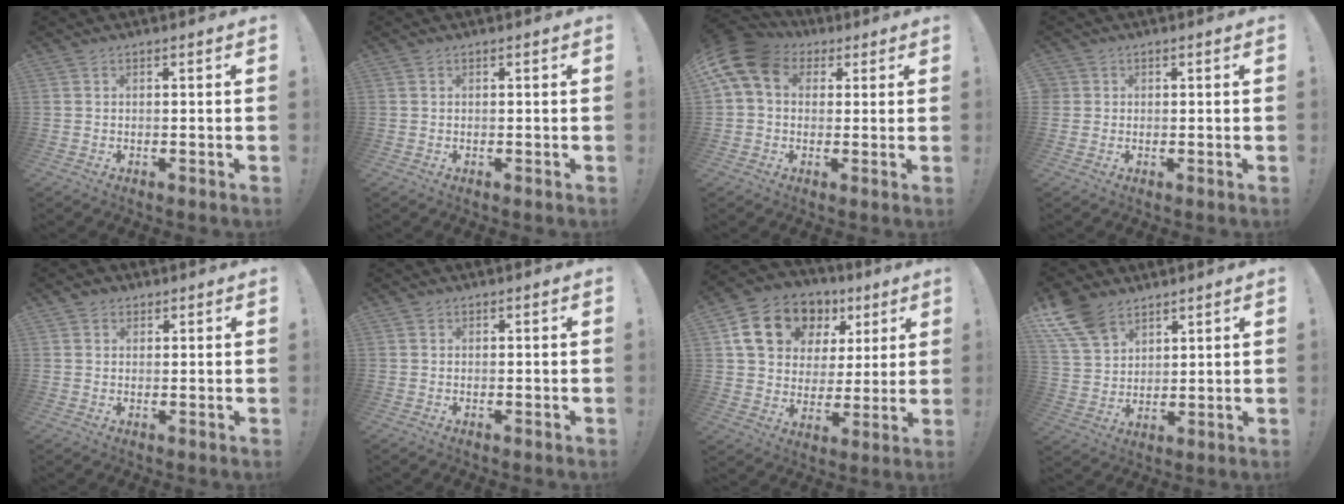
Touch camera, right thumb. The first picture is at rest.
{"total": 0.0}
{"total": 12.1, "force": [4.0, 8.6, 7.4], "torque": [-0.135, -0.008, 0.079]}
{"total": 1.8, "force": [0.4, 1.7, 0.2], "torque": [0.002, 0.001, 0.007]}
{"total": 2.3, "force": [1.1, 2.0, 0.6], "torque": [-0.004, -0.002, 0.019]}
{"total": 0.5, "force": [0.3, 0.5, -0.1], "torque": [0.004, -0.001, 0.004]}
{"total": 17.5, "force": [8.7, 12.6, 8.6], "torque": [-0.135, -0.031, 0.174]}
{"total": 12.2, "force": [8.2, 7.5, 5.2], "torque": [-0.111, -0.042, 0.161]}